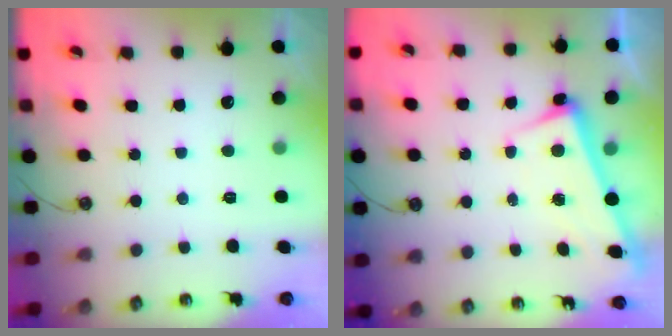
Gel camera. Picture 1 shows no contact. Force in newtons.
{"total": 2.5, "press": 2.3, "slide": 0.8}